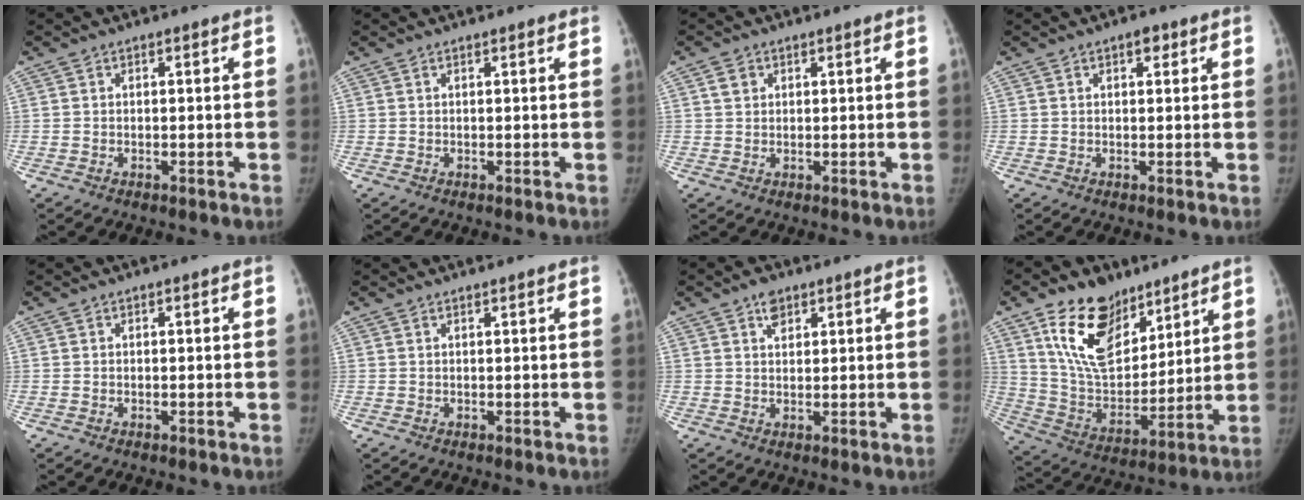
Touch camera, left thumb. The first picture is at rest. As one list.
[{"total": 0.6, "force": [0.5, 0.1, 0.3], "torque": [-0.003, 0.003, 0.007]}, {"total": 2.1, "force": [0.9, 1.8, 0.8], "torque": [-0.007, -0.002, 0.014]}, {"total": 2.1, "force": [1.1, 1.1, 1.4], "torque": [-0.012, -0.001, 0.014]}, {"total": 0.0}, {"total": 0.8, "force": [0.7, 0.0, 0.2], "torque": [-0.001, 0.006, 0.014]}, {"total": 3.0, "force": [1.8, 1.8, 1.5], "torque": [-0.011, -0.008, 0.030]}, {"total": 18.1, "force": [10.9, 10.3, 10.1], "torque": [-0.131, -0.056, 0.210]}]